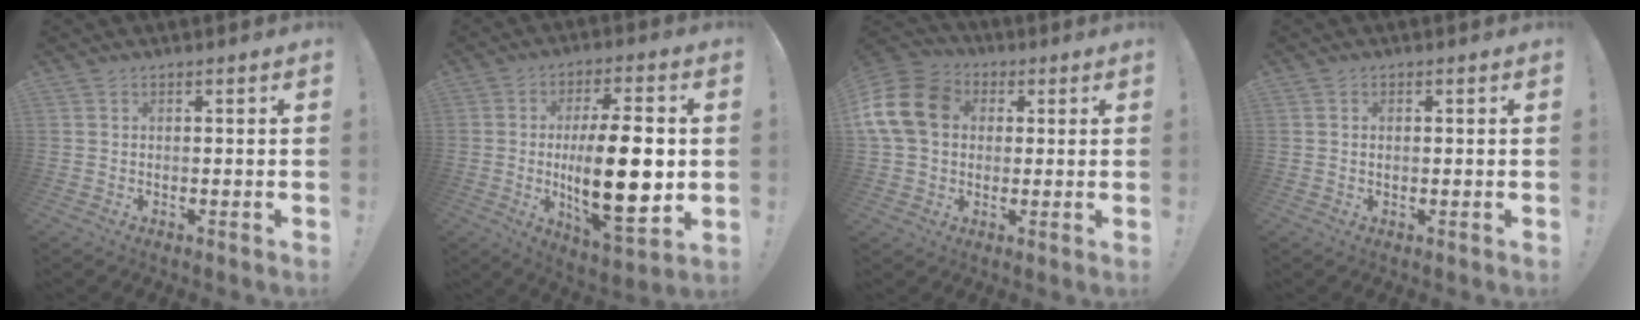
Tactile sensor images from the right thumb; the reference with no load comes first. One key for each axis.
{"total": 21.4, "fx": -0.3, "fy": 7.4, "fz": 20.0, "tx": -0.323, "ty": -0.012, "tz": -0.004}
{"total": 16.7, "fx": 2.4, "fy": 13.0, "fz": 10.1, "tx": -0.186, "ty": 0.006, "tz": 0.048}
{"total": 0.8, "fx": 0.1, "fy": 0.5, "fz": 0.6, "tx": -0.015, "ty": 0.004, "tz": 0.002}